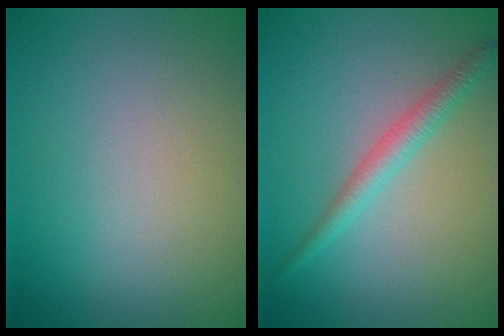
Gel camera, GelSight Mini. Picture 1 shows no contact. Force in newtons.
{"total": 2.2, "press": 2.2, "slide": 0.1}